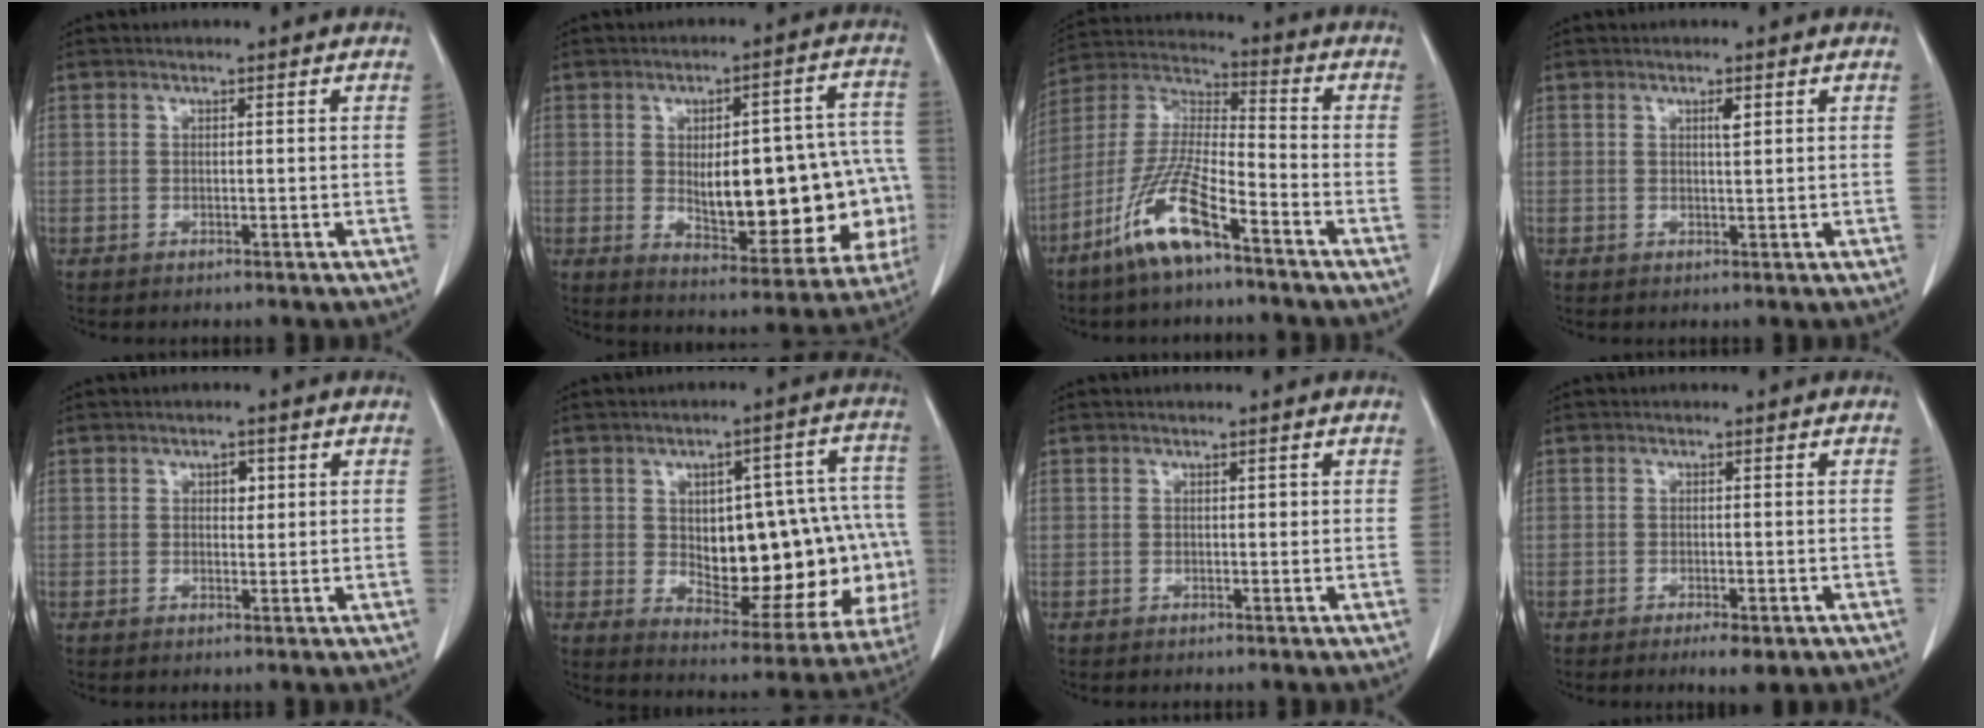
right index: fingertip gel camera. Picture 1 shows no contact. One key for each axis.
{"total": 21.5, "fx": -2.0, "fy": 7.9, "fz": 19.9, "tx": -0.208, "ty": 0.035, "tz": 0.005}
{"total": 12.4, "fx": -7.6, "fy": 1.9, "fz": 9.6, "tx": -0.204, "ty": -0.016, "tz": -0.151}
{"total": 1.4, "fx": 0.7, "fy": 0.3, "fz": 1.2, "tx": -0.020, "ty": -0.002, "tz": 0.009}
{"total": 1.9, "fx": 0.7, "fy": 1.2, "fz": 1.4, "tx": -0.016, "ty": 0.001, "tz": 0.008}
{"total": 22.5, "fx": -1.4, "fy": 9.5, "fz": 20.3, "tx": -0.213, "ty": 0.038, "tz": 0.015}
{"total": 0.5, "fx": 0.1, "fy": 0.3, "fz": 0.4, "tx": -0.002, "ty": 0.003, "tz": 0.001}
{"total": 3.2, "fx": -1.9, "fy": 0.8, "fz": 2.5, "tx": -0.032, "ty": -0.003, "tz": -0.022}